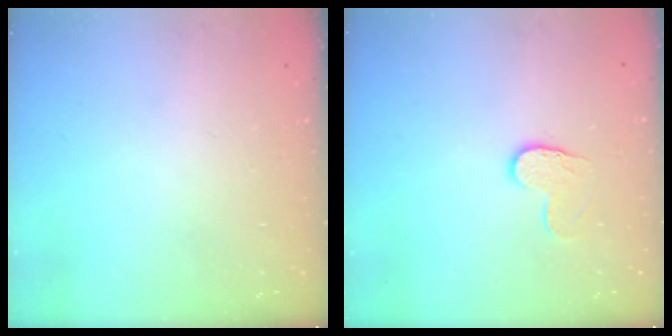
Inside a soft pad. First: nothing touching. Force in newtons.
{"total": 6.4, "press": 6.4, "slide": 0.6}